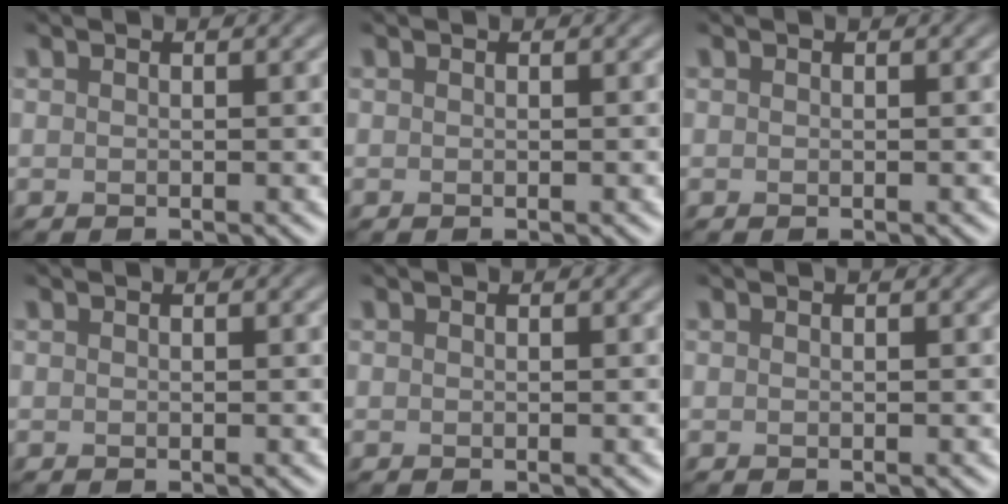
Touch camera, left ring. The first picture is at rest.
{"total": 0.0}
{"total": 0.0}
{"total": 0.0}
{"total": 0.0}
{"total": 0.0}